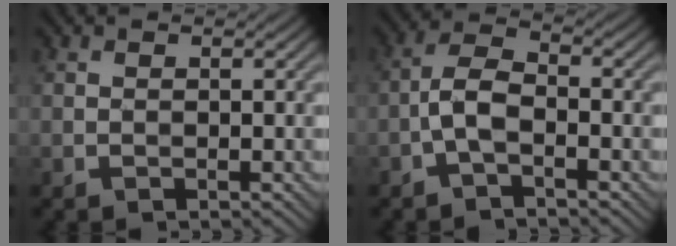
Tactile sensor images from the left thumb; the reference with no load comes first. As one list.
[{"total": 4.0, "force": [-1.8, 1.6, 3.2], "torque": [-0.066, 0.012, -0.048]}]